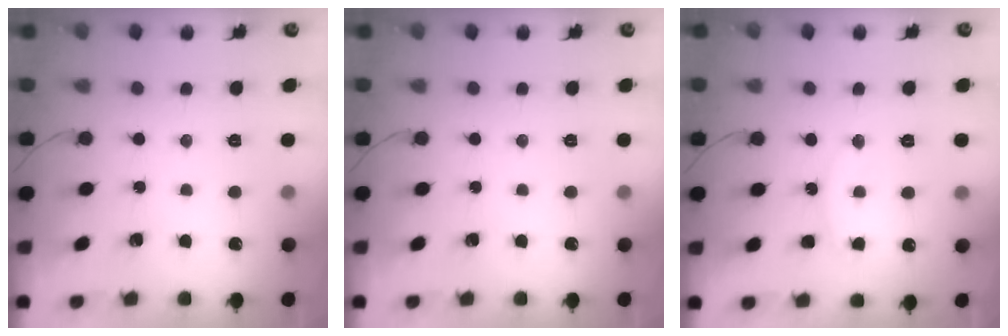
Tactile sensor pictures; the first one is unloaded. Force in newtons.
{"total": 0.0}
{"total": 8.4, "press": 8.4, "slide": 0.6}